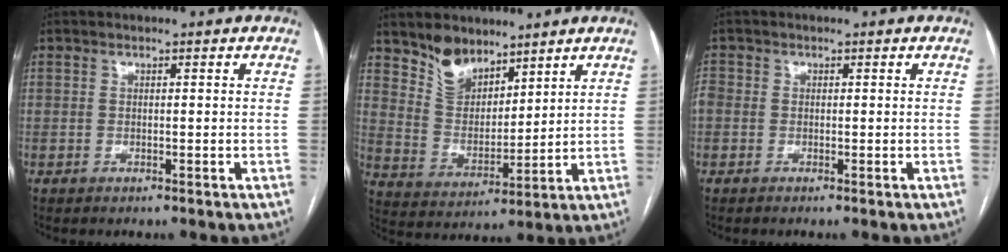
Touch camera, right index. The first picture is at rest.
{"total": 8.4, "force": [6.6, 4.3, 3.0], "torque": [-0.063, 0.000, 0.137]}
{"total": 3.0, "force": [-0.5, 2.6, 1.5], "torque": [-0.057, 0.009, -0.009]}